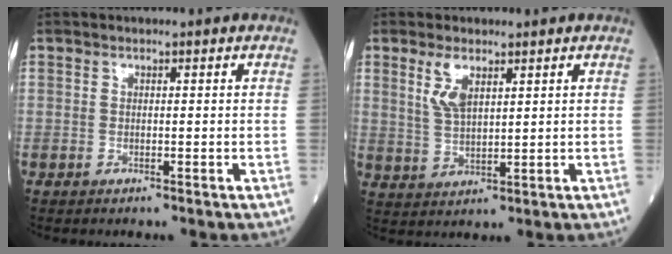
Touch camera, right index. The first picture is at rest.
{"total": 4.5, "force": [2.5, 1.5, 3.5], "torque": [-0.080, 0.001, 0.058]}